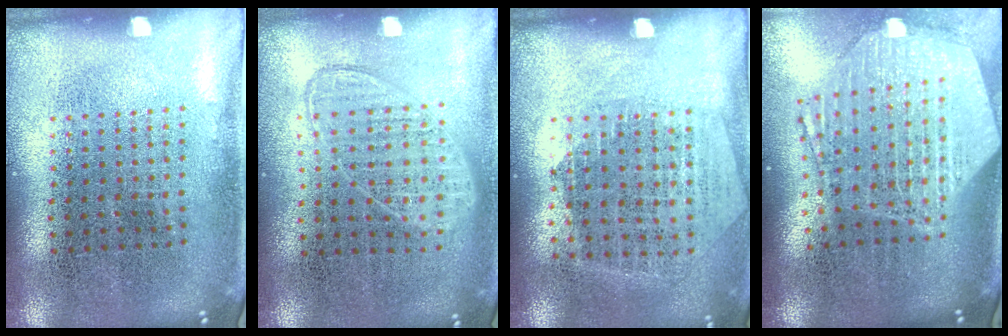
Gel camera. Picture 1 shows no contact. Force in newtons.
{"total": 1.0, "press": 0.9, "slide": 0.4}
{"total": 1.3, "press": 1.2, "slide": 0.6}
{"total": 3.0, "press": 2.4, "slide": 1.8}